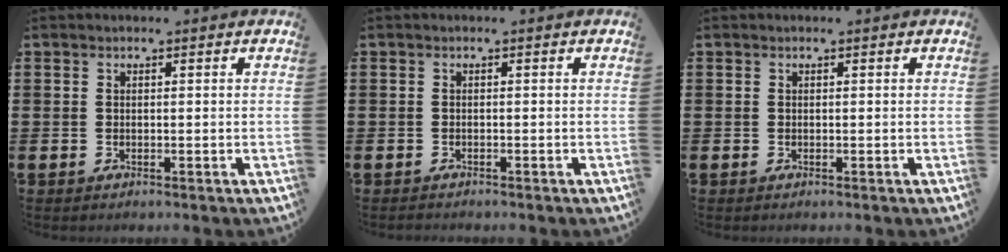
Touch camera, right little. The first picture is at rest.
{"total": 0.0}
{"total": 0.7, "force": [0.6, 0.0, 0.4], "torque": [0.000, -0.002, 0.009]}